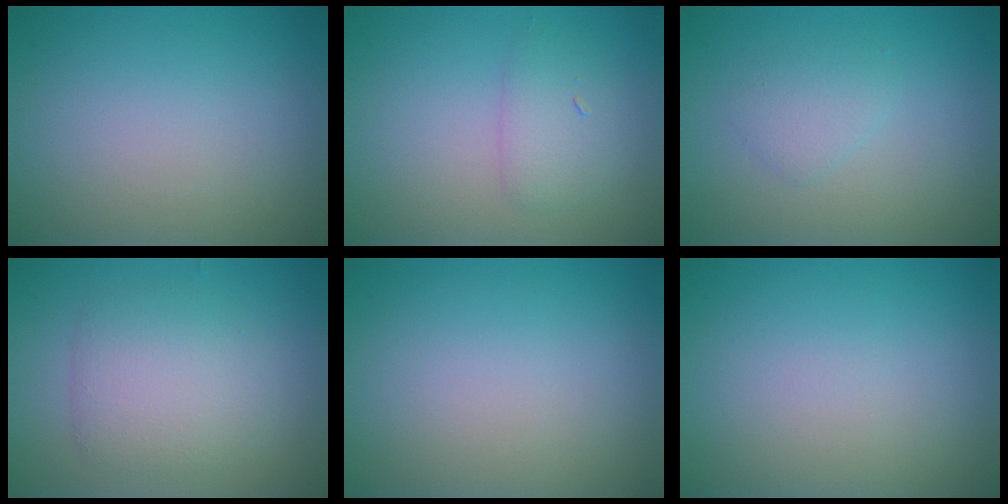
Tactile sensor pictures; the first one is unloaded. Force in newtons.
{"total": 2.1, "press": 2.1, "slide": 0.1}
{"total": 1.4, "press": 1.4, "slide": 0.1}
{"total": 3.7, "press": 3.7, "slide": 0.1}
{"total": 0.0}
{"total": 0.0}